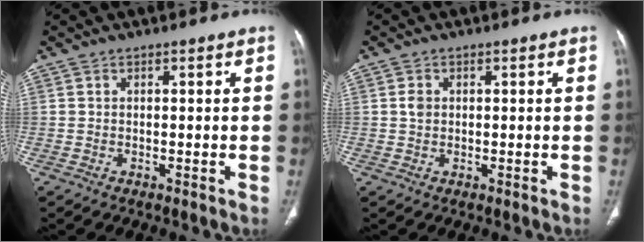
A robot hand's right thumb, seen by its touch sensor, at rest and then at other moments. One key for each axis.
{"total": 1.7, "fx": 0.3, "fy": 1.4, "fz": 1.0, "tx": -0.016, "ty": 0.001, "tz": 0.006}